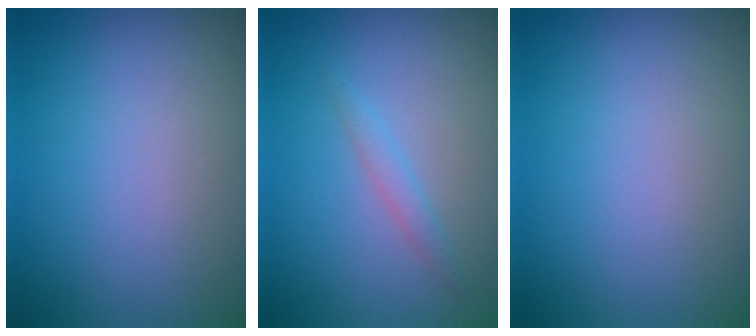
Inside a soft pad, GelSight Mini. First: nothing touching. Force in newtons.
{"total": 1.2, "press": 1.2, "slide": 0.1}
{"total": 0.0}